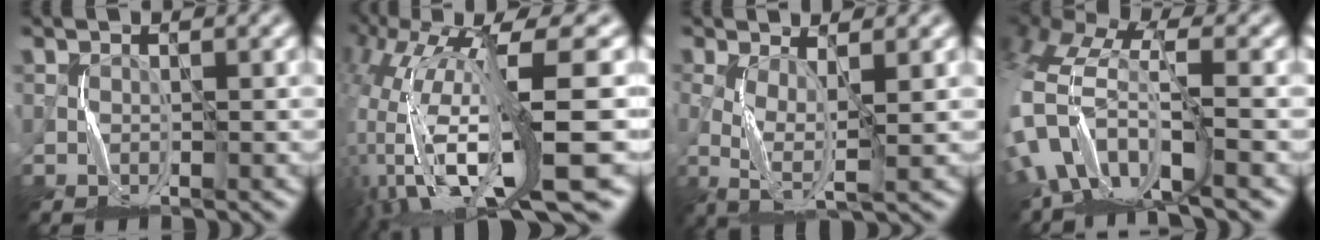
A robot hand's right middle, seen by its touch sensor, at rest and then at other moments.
{"total": 14.7, "force": [-3.2, 2.5, 14.2], "torque": [-0.256, 0.007, -0.038]}
{"total": 3.3, "force": [-0.2, 0.9, 3.1], "torque": [-0.073, -0.006, -0.004]}
{"total": 9.9, "force": [-3.5, 5.0, 7.8], "torque": [-0.172, 0.006, -0.076]}